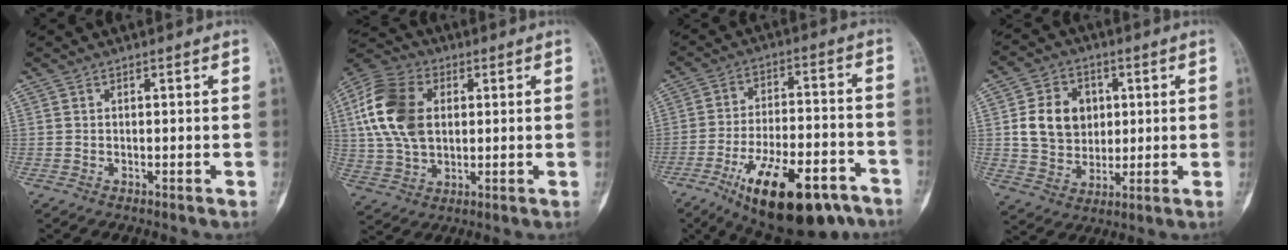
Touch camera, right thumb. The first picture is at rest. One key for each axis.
{"total": 15.7, "fx": 2.9, "fy": 10.6, "fz": 11.2, "tx": -0.213, "ty": 0.012, "tz": 0.051}
{"total": 21.6, "fx": -12.4, "fy": 8.5, "fz": 15.4, "tx": -0.222, "ty": 0.059, "tz": -0.188}
{"total": 11.8, "fx": 2.0, "fy": 9.6, "fz": 6.5, "tx": -0.077, "ty": -0.002, "tz": 0.040}